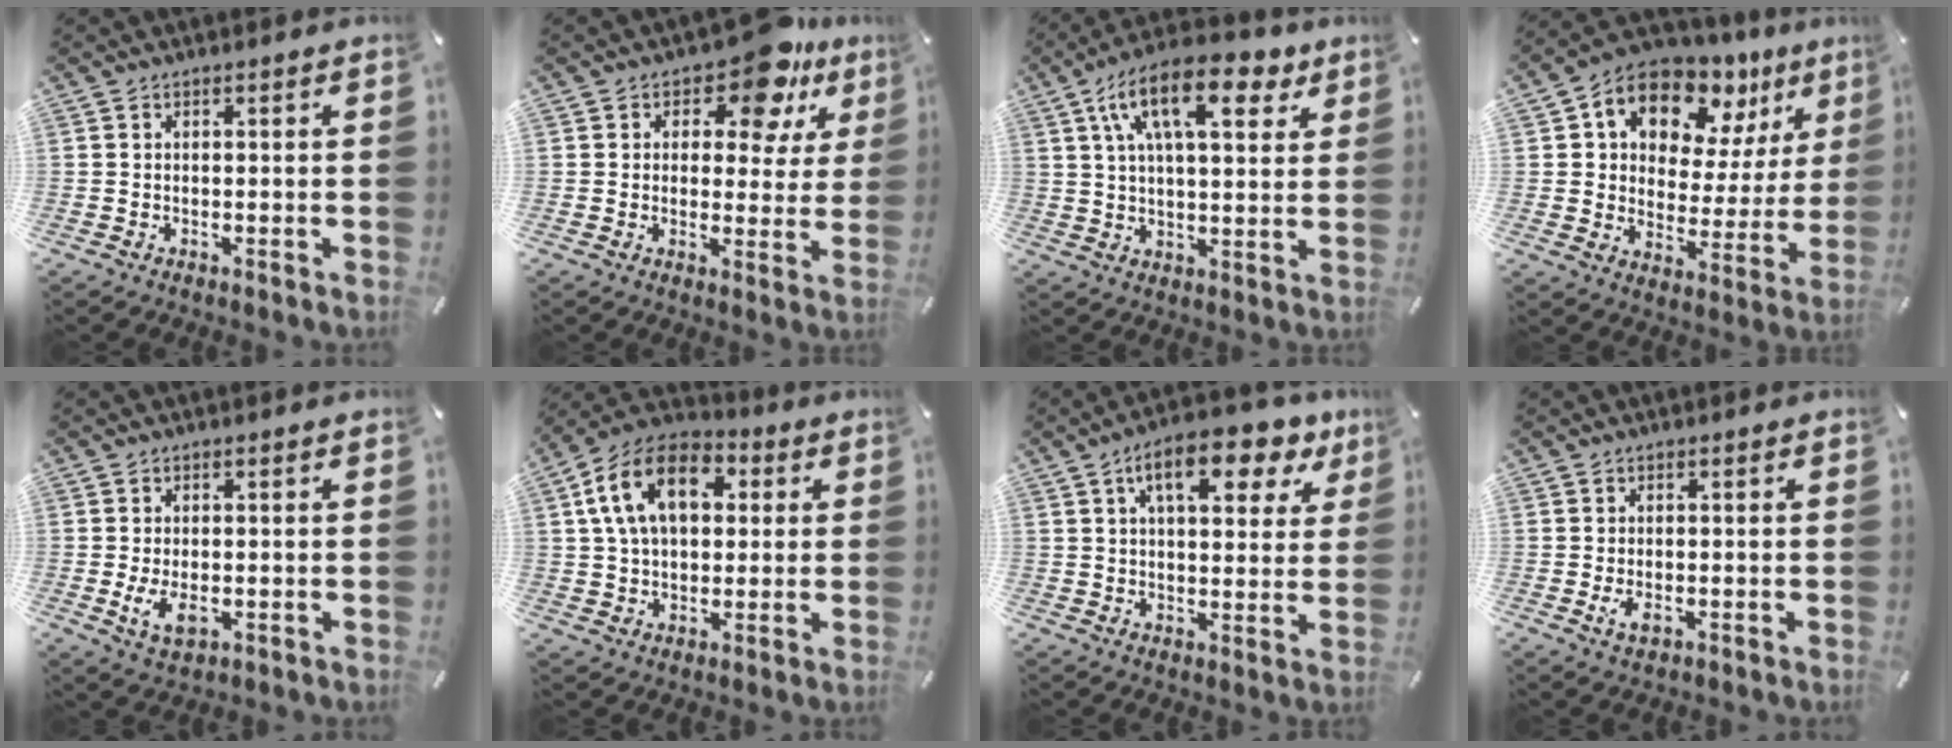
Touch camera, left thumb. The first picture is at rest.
{"total": 11.5, "force": [7.7, 5.2, 6.8], "torque": [-0.092, -0.045, 0.131]}
{"total": 16.6, "force": [7.9, 7.4, 12.6], "torque": [-0.208, -0.011, 0.131]}
{"total": 12.5, "force": [9.0, 7.5, 4.2], "torque": [-0.082, -0.075, 0.163]}
{"total": 5.2, "force": [-0.8, 3.0, 4.2], "torque": [-0.097, -0.011, -0.020]}
{"total": 15.3, "force": [4.4, 10.4, 10.3], "torque": [-0.204, 0.013, 0.078]}
{"total": 12.6, "force": [6.7, 5.8, 9.0], "torque": [-0.129, -0.024, 0.109]}
{"total": 2.6, "force": [-0.6, 1.5, 2.0], "torque": [-0.050, -0.005, -0.013]}